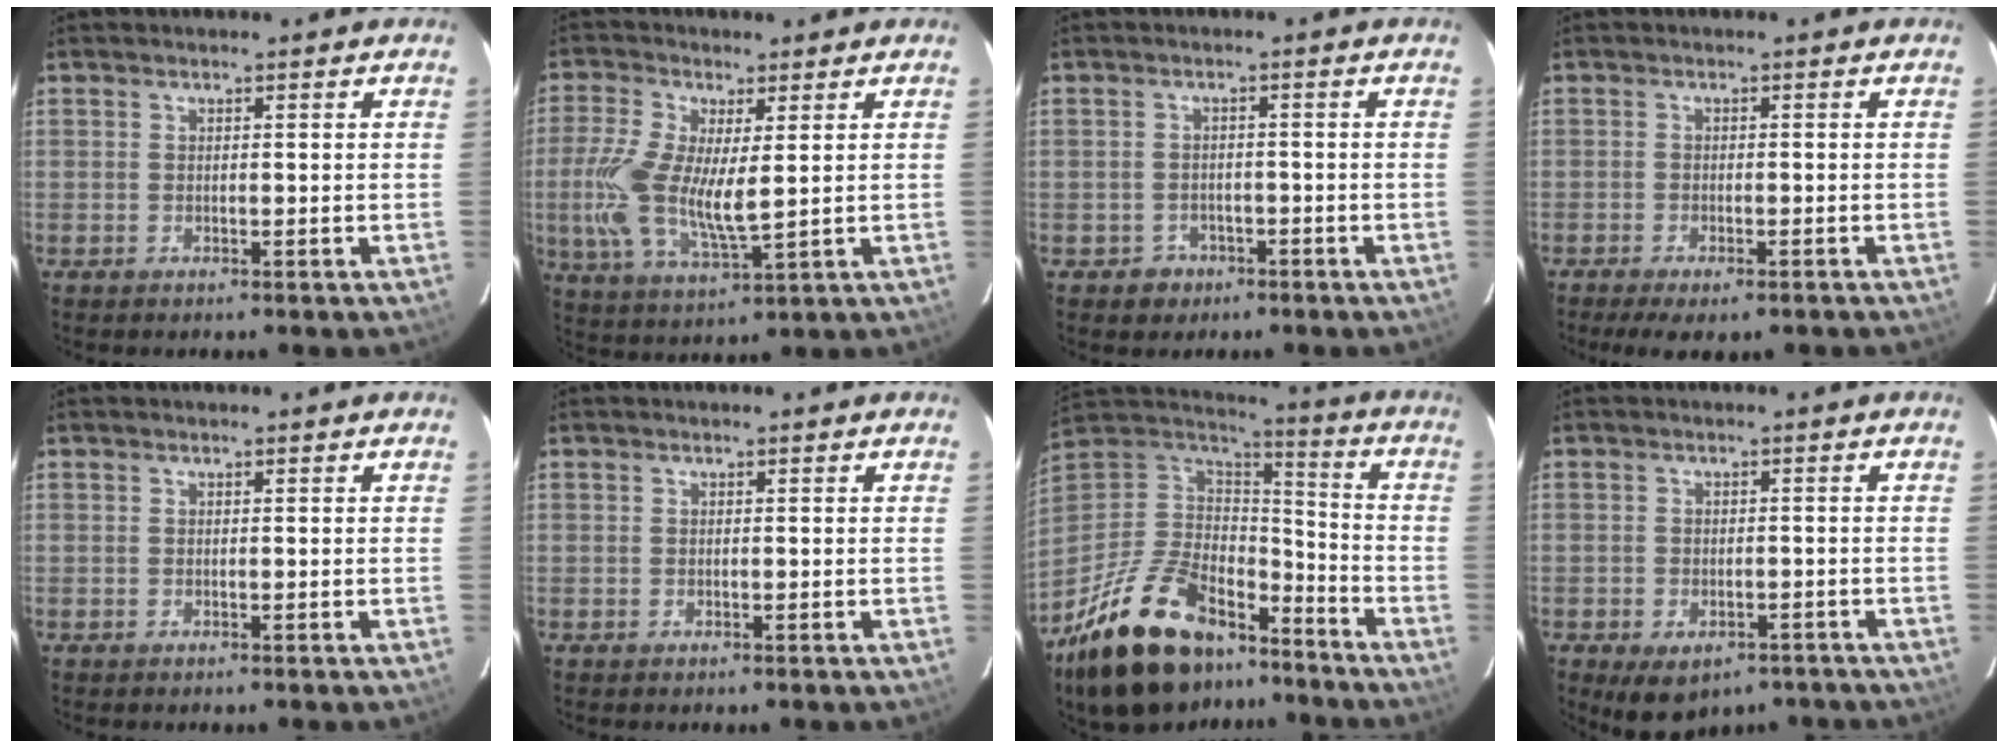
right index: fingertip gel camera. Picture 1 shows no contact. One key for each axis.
{"total": 12.1, "fx": 1.1, "fy": 4.6, "fz": 11.1, "tx": -0.240, "ty": -0.006, "tz": 0.023}
{"total": 3.6, "fx": -1.8, "fy": 3.1, "fz": 0.3, "tx": -0.016, "ty": 0.011, "tz": -0.021}
{"total": 6.8, "fx": -5.0, "fy": 2.0, "fz": 4.1, "tx": -0.097, "ty": -0.026, "tz": -0.076}
{"total": 0.0}
{"total": 0.0}
{"total": 29.2, "fx": -19.5, "fy": 14.4, "fz": 16.2, "tx": -0.329, "ty": 0.000, "tz": -0.302}
{"total": 9.0, "fx": -5.8, "fy": 5.3, "fz": 4.4, "tx": -0.087, "ty": -0.009, "tz": -0.066}